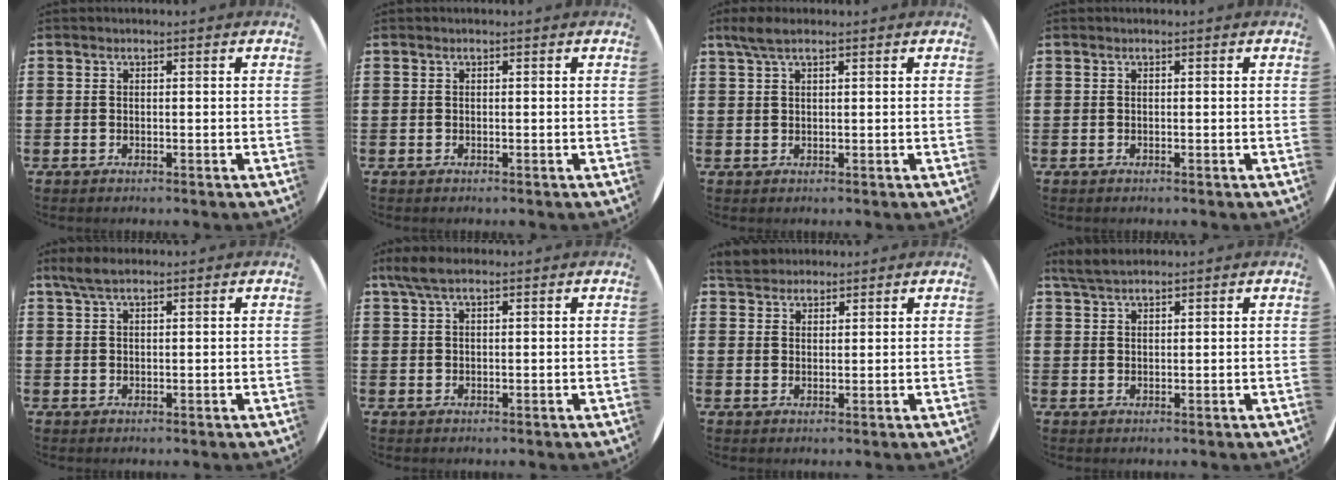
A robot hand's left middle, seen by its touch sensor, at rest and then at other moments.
{"total": 0.0}
{"total": 2.5, "force": [1.7, 0.6, 1.6], "torque": [-0.034, 0.004, 0.031]}
{"total": 0.0}
{"total": 2.6, "force": [1.9, 0.8, 1.7], "torque": [-0.035, 0.005, 0.034]}
{"total": 2.8, "force": [1.8, 0.9, 1.9], "torque": [-0.039, 0.006, 0.033]}
{"total": 3.4, "force": [3.2, 1.1, 0.3], "torque": [-0.014, 0.001, 0.064]}
{"total": 3.1, "force": [2.7, 0.7, 1.3], "torque": [-0.031, 0.004, 0.051]}